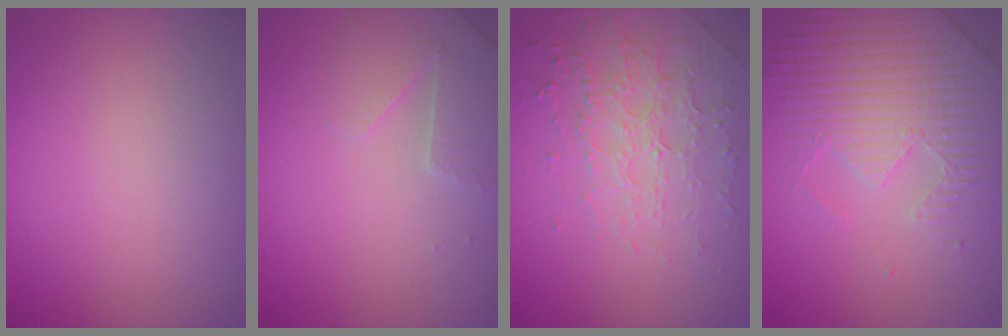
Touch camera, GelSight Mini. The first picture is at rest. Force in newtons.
{"total": 2.8, "press": 2.7, "slide": 0.7}
{"total": 3.0, "press": 2.8, "slide": 1.1}
{"total": 4.7, "press": 4.5, "slide": 1.3}